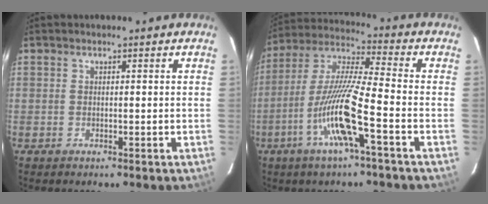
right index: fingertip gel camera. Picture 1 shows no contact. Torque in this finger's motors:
{"motor_torque": [1.79, -0.35, 1.05, 0.21]}